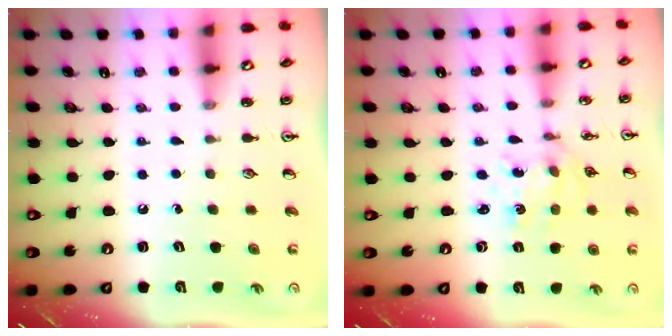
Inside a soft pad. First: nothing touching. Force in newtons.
{"total": 1.9, "press": 1.8, "slide": 0.8}